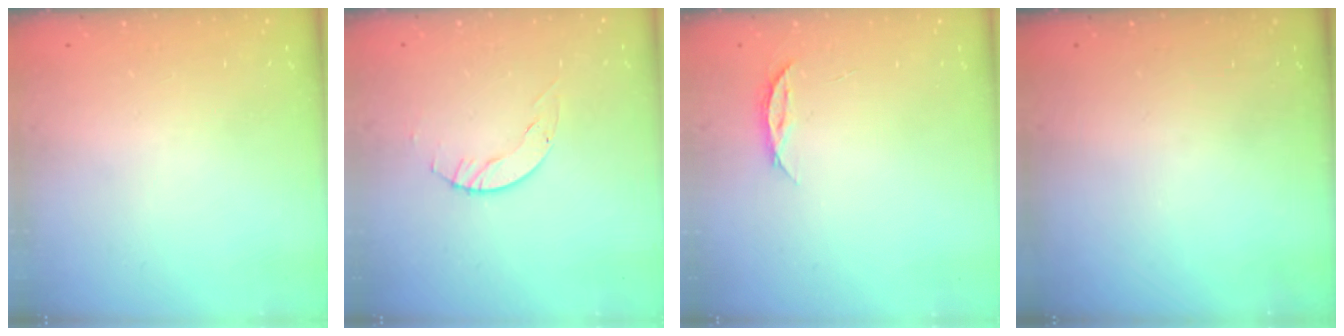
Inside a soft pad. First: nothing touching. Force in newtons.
{"total": 3.1, "press": 3.1, "slide": 0.4}
{"total": 4.0, "press": 3.9, "slide": 0.4}
{"total": 0.0}